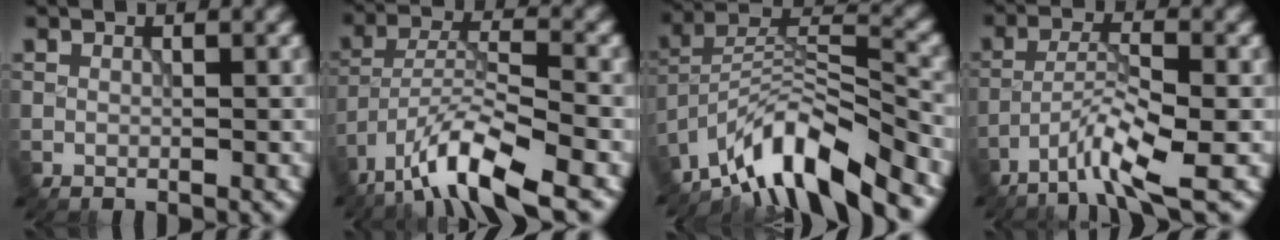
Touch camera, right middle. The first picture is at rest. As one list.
[{"total": 9.2, "force": [-6.6, 2.2, 6.1], "torque": [-0.104, 0.005, -0.129]}, {"total": 10.1, "force": [-8.0, 2.4, 5.7], "torque": [-0.090, 0.011, -0.153]}, {"total": 4.9, "force": [-3.4, 0.3, 3.6], "torque": [-0.065, 0.005, -0.072]}]